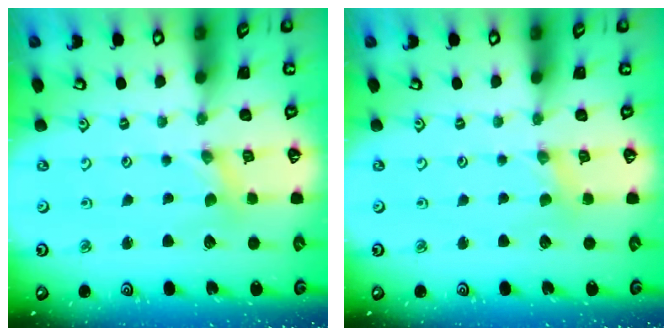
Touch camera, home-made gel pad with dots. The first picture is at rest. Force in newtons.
{"total": 1.1, "press": 1.1, "slide": 0.2}